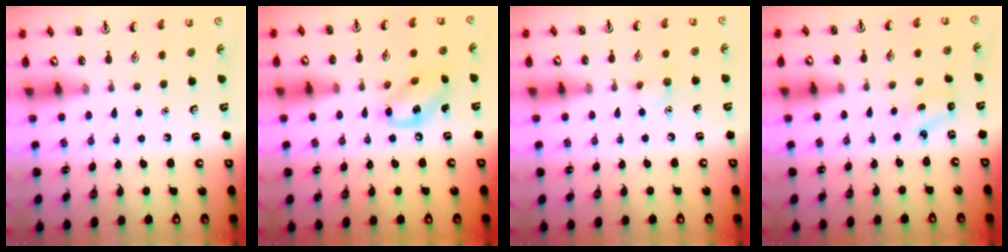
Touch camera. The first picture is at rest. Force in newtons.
{"total": 9.3, "press": 9.1, "slide": 1.7}
{"total": 5.4, "press": 5.1, "slide": 1.8}
{"total": 1.8, "press": 1.7, "slide": 0.7}